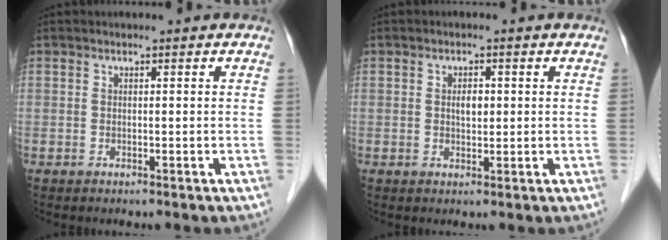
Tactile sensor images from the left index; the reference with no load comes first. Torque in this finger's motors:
{"motor_torque": [0.37, 0.22, 0.05, 0.02]}